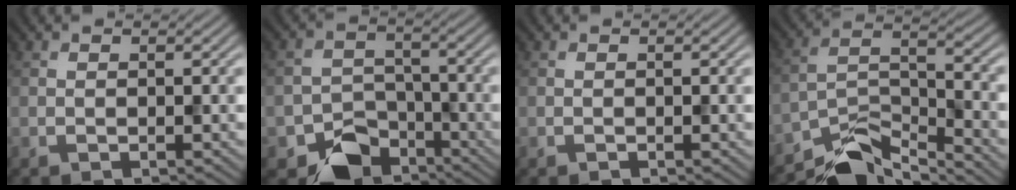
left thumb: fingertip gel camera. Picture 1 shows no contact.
{"total": 8.2, "force": [-5.2, 5.5, 3.2], "torque": [-0.050, -0.019, -0.091]}
{"total": 0.0}
{"total": 8.3, "force": [-6.7, 2.7, 4.0], "torque": [-0.071, -0.008, -0.135]}